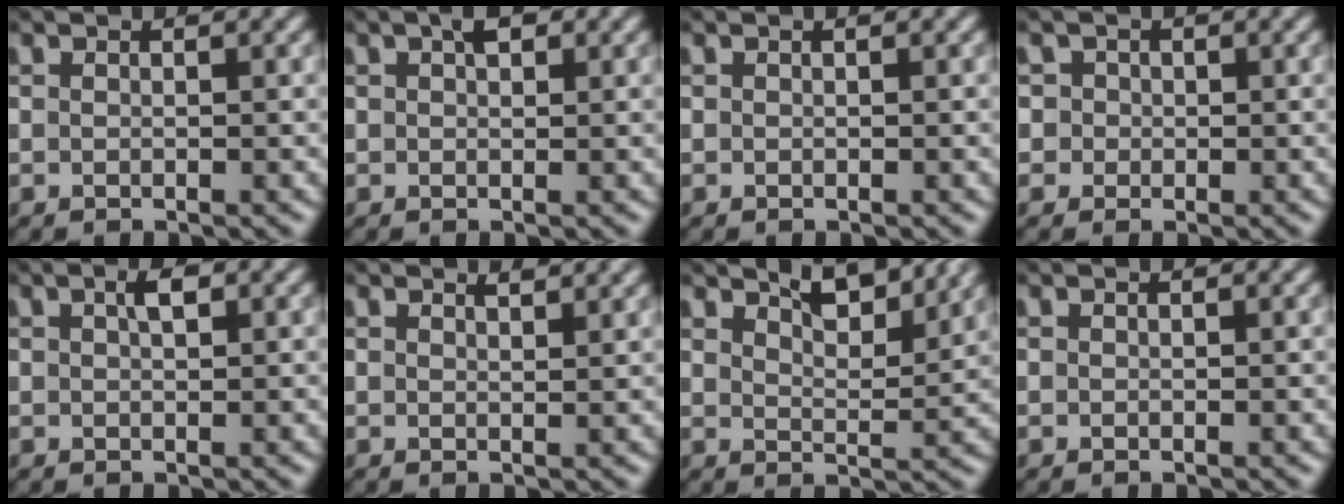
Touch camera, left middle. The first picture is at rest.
{"total": 1.6, "force": [0.9, 0.8, 1.2], "torque": [-0.015, 0.007, 0.014]}
{"total": 0.0}
{"total": 2.4, "force": [0.8, 2.2, 0.7], "torque": [0.010, 0.014, 0.004]}
{"total": 1.3, "force": [0.5, 0.4, 1.2], "torque": [-0.022, 0.003, 0.010]}
{"total": 1.3, "force": [1.2, 0.0, 0.5], "torque": [-0.011, -0.002, 0.018]}
{"total": 4.6, "force": [3.8, 1.0, 2.4], "torque": [-0.032, -0.001, 0.046]}
{"total": 0.0}